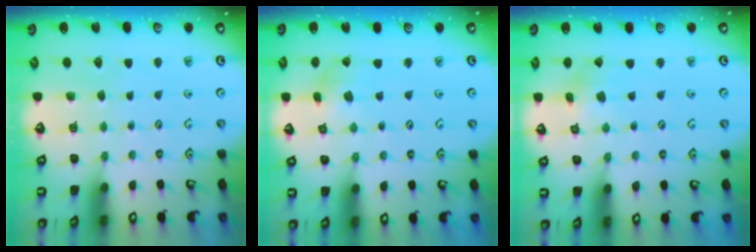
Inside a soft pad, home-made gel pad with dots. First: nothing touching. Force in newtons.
{"total": 2.5, "press": 2.4, "slide": 0.5}
{"total": 2.1, "press": 2.1, "slide": 0.2}